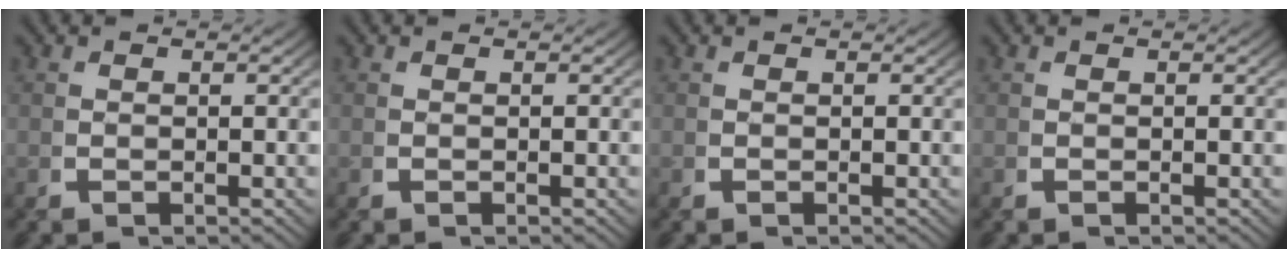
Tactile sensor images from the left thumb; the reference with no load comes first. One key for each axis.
{"total": 0.0}
{"total": 0.0}
{"total": 0.0}